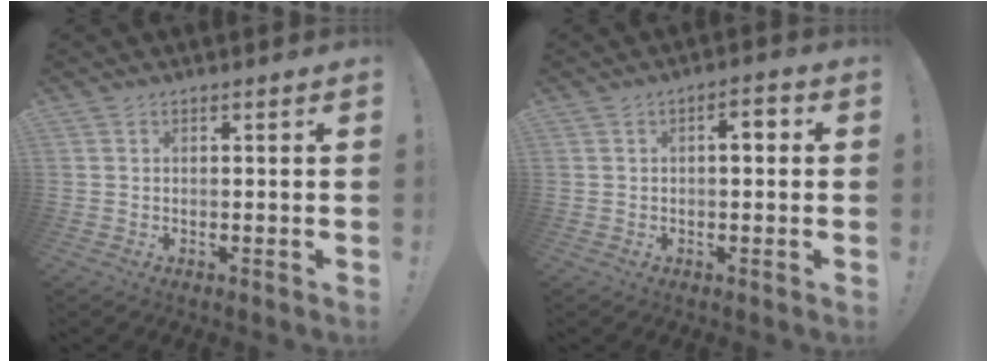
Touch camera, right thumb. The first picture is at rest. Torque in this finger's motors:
{"motor_torque": [-0.08, 0.10, 0.14, 0.25, 0.06]}